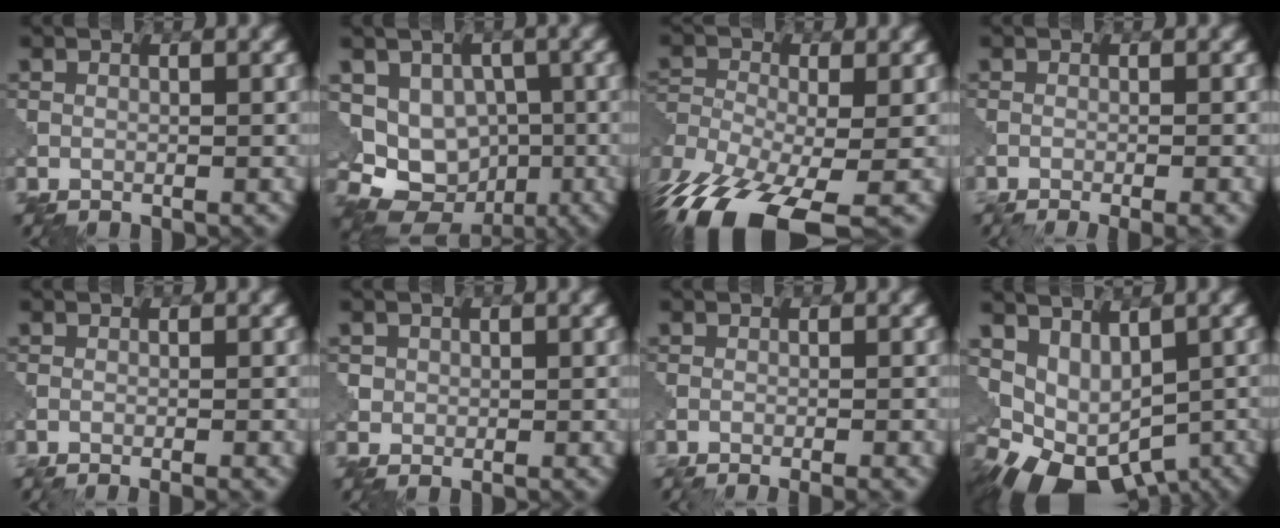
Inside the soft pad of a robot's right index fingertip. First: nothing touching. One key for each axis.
{"total": 7.8, "fx": -1.4, "fy": 6.7, "fz": 3.7, "tx": -0.050, "ty": -0.009, "tz": -0.018}
{"total": 12.1, "fx": -8.7, "fy": 3.9, "fz": 7.5, "tx": -0.168, "ty": -0.024, "tz": -0.138}
{"total": 3.8, "fx": -1.4, "fy": 1.6, "fz": 3.1, "tx": -0.019, "ty": -0.002, "tz": -0.015}
{"total": 2.2, "fx": -0.6, "fy": 1.1, "fz": 1.8, "tx": -0.001, "ty": 0.006, "tz": -0.023}
{"total": 1.2, "fx": 0.3, "fy": 1.1, "fz": -0.2, "tx": 0.002, "ty": -0.001, "tz": 0.011}
{"total": 3.0, "fx": -1.1, "fy": 1.4, "fz": 2.5, "tx": -0.006, "ty": 0.003, "tz": -0.025}
{"total": 6.7, "fx": -2.3, "fy": 4.4, "fz": 4.5, "tx": -0.085, "ty": -0.026, "tz": -0.013}